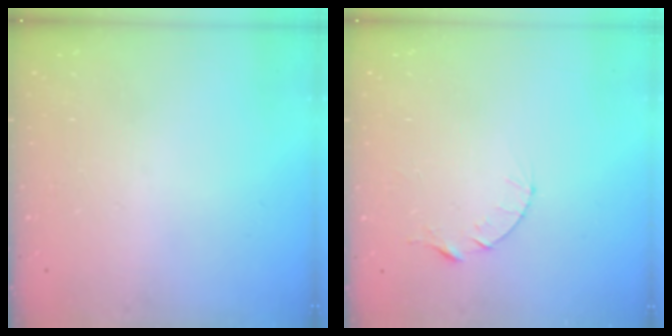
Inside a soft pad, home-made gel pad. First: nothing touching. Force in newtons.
{"total": 4.3, "press": 4.2, "slide": 0.4}